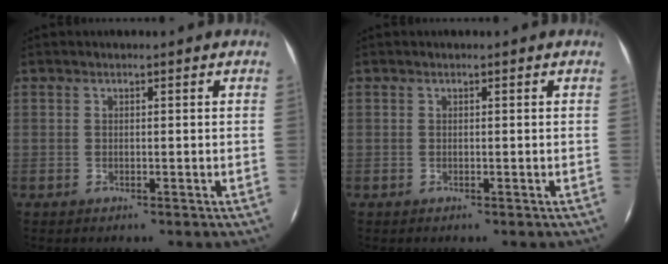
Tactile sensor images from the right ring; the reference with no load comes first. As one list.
[{"total": 0.0}]